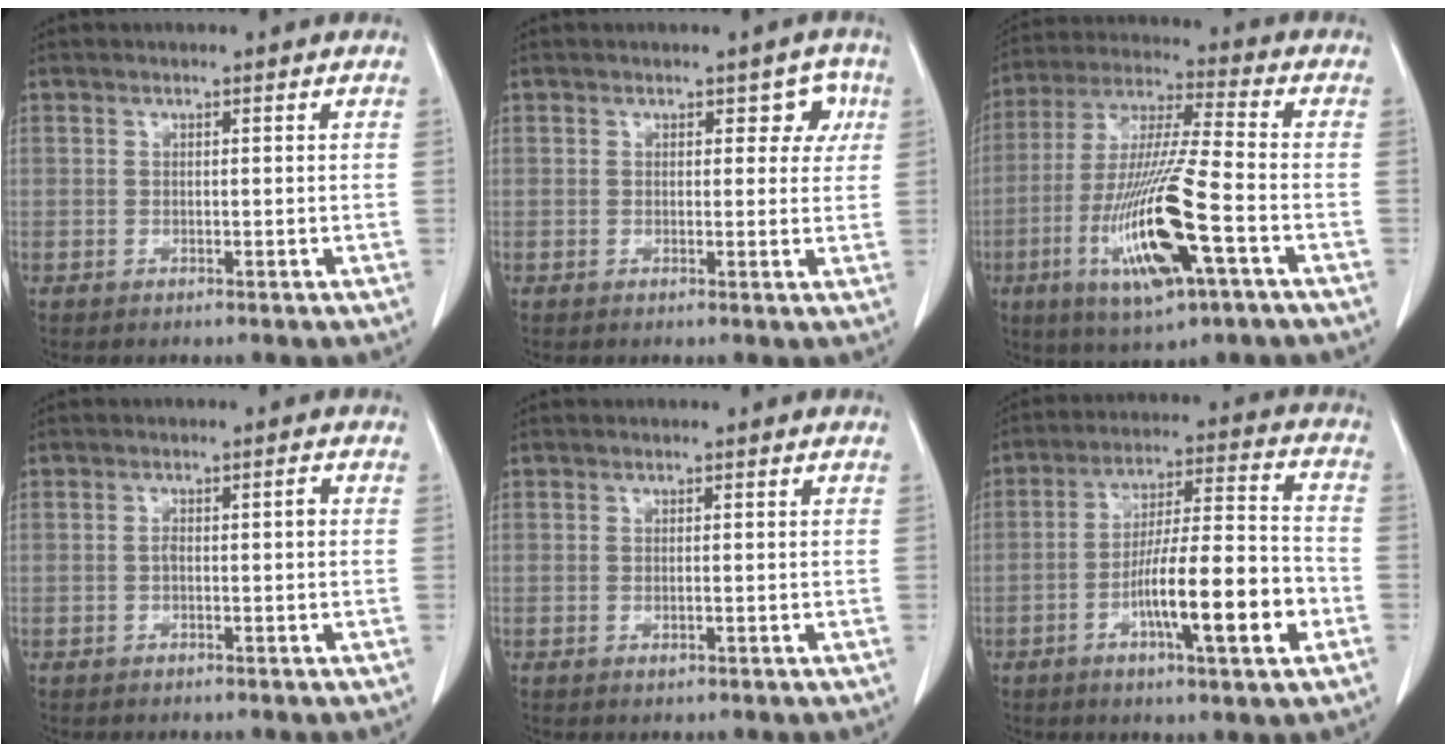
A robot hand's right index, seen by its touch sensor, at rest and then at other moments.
{"total": 3.5, "force": [1.4, 2.3, 2.2], "torque": [-0.007, 0.011, 0.011]}
{"total": 17.4, "force": [-6.0, 1.4, 16.2], "torque": [-0.335, -0.025, -0.107]}
{"total": 1.6, "force": [-0.2, 0.4, 1.6], "torque": [-0.027, 0.002, -0.003]}
{"total": 0.6, "force": [-0.2, 0.1, 0.5], "torque": [-0.013, -0.003, -0.001]}
{"total": 14.5, "force": [-5.1, 1.5, 13.5], "torque": [-0.228, 0.005, -0.083]}